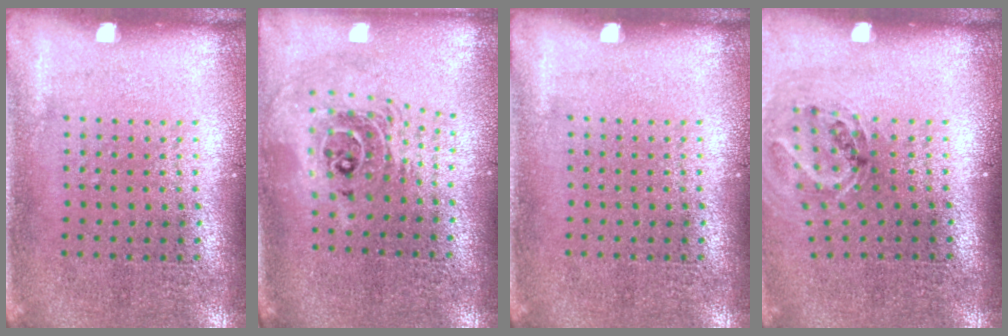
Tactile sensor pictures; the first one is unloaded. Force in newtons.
{"total": 2.1, "press": 1.6, "slide": 1.4}
{"total": 0.0}
{"total": 1.1, "press": 1.1, "slide": 0.4}